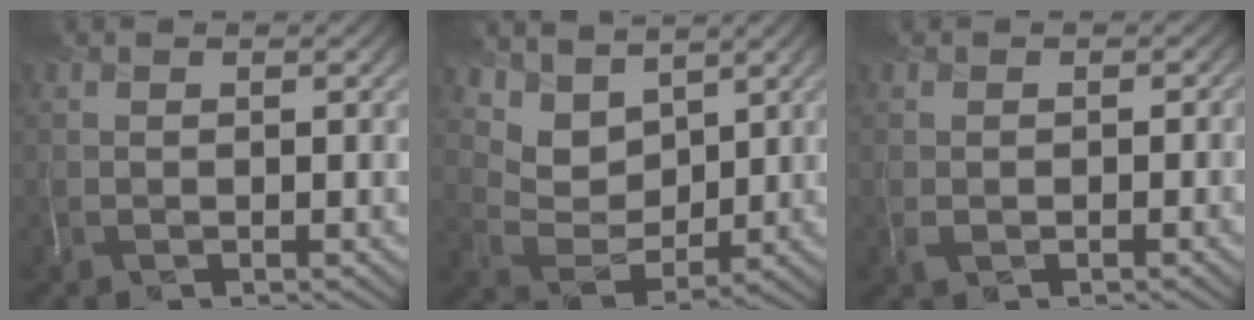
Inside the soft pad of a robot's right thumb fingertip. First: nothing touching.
{"total": 7.5, "force": [5.9, 3.9, 2.4], "torque": [-0.070, -0.025, 0.129]}
{"total": 1.3, "force": [-0.4, 1.2, 0.5], "torque": [-0.011, -0.008, -0.001]}